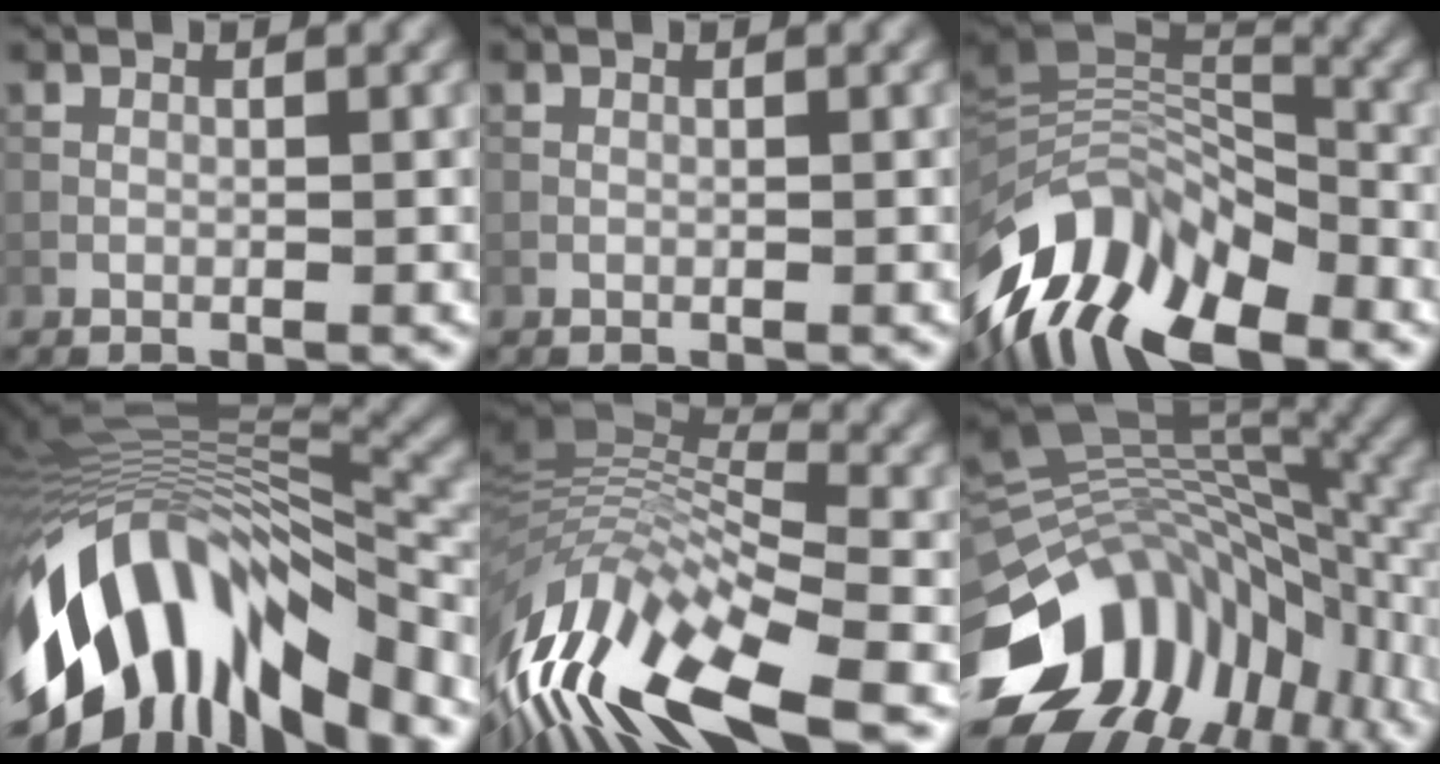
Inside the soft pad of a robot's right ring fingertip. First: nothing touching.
{"total": 0.0}
{"total": 12.2, "force": [-6.8, 6.5, 7.8], "torque": [-0.149, 0.018, -0.127]}
{"total": 15.7, "force": [-7.1, 6.9, 12.1], "torque": [-0.235, 0.011, -0.119]}
{"total": 13.7, "force": [-5.8, 4.9, 11.4], "torque": [-0.232, 0.017, -0.102]}
{"total": 14.4, "force": [-6.1, 9.4, 9.1], "torque": [-0.180, 0.006, -0.106]}